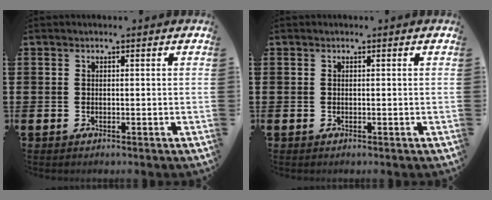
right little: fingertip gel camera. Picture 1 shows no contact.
{"total": 0.0}